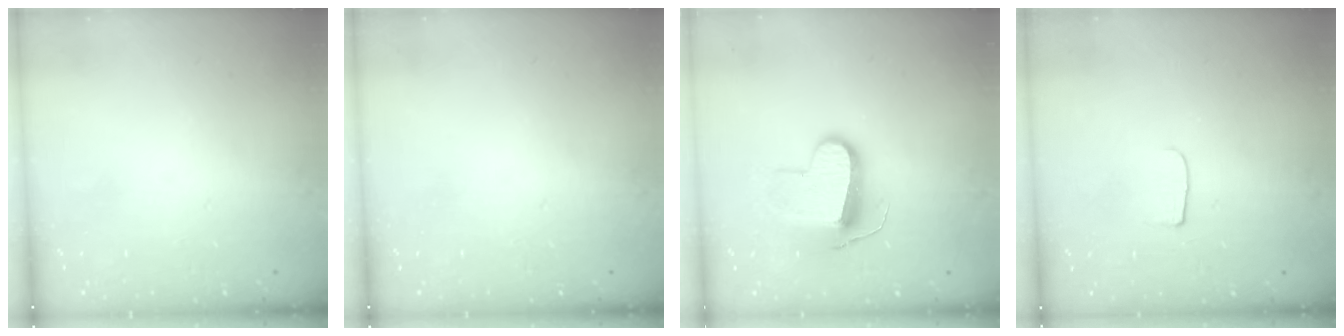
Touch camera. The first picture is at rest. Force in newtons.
{"total": 0.0}
{"total": 10.6, "press": 10.6, "slide": 0.4}
{"total": 4.8, "press": 4.8, "slide": 0.6}